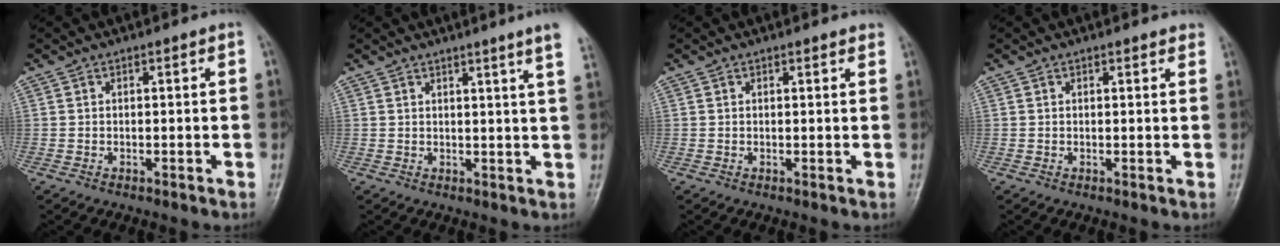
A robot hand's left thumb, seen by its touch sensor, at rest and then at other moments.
{"total": 6.0, "force": [4.2, -1.0, 4.1], "torque": [-0.053, -0.018, 0.042]}
{"total": 1.4, "force": [1.1, 0.3, 0.7], "torque": [-0.005, -0.001, 0.011]}
{"total": 1.6, "force": [1.3, 0.4, 0.7], "torque": [-0.005, -0.001, 0.012]}